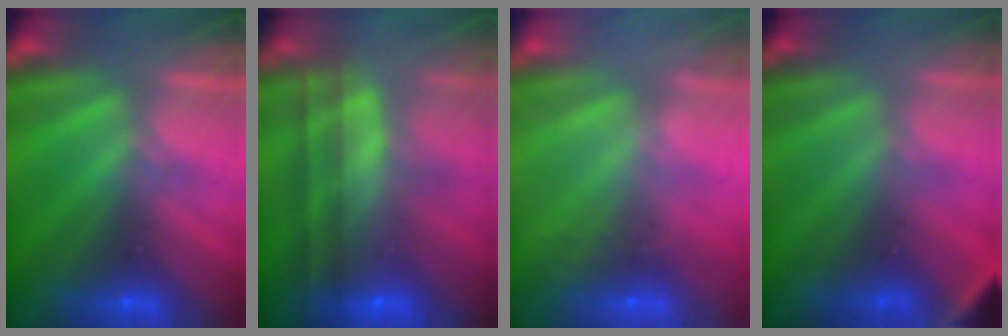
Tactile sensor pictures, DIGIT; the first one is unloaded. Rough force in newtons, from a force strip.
{"total": 7.8}
{"total": 2.4}
{"total": 2.8}